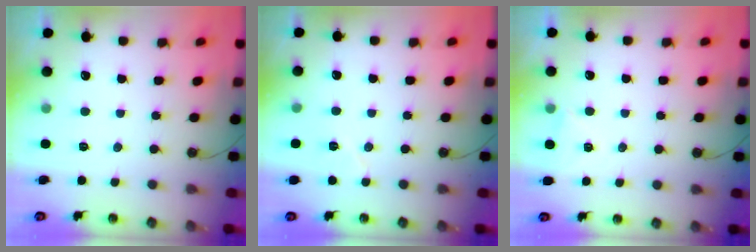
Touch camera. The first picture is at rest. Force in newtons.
{"total": 5.9, "press": 5.6, "slide": 2.0}
{"total": 3.9, "press": 3.6, "slide": 1.6}